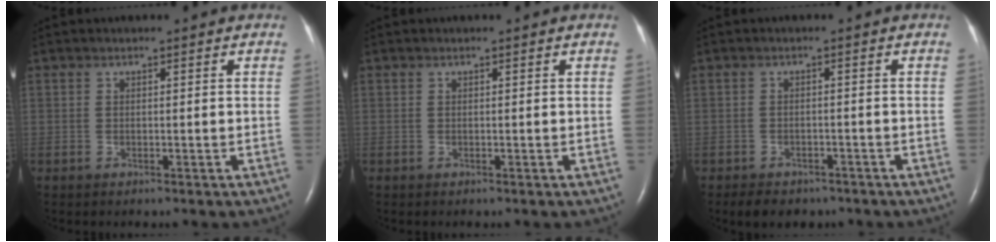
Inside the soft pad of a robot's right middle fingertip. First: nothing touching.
{"total": 0.0}
{"total": 5.5, "force": [-4.3, 2.9, 1.9], "torque": [-0.027, 0.002, -0.054]}